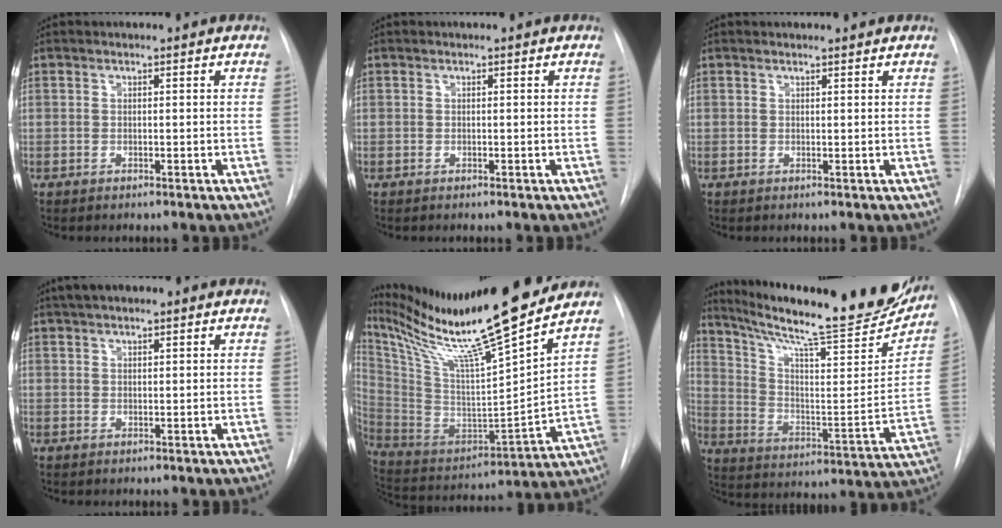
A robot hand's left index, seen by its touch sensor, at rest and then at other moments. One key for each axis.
{"total": 0.0}
{"total": 1.6, "fx": 1.5, "fy": -0.1, "fz": 0.2, "tx": -0.009, "ty": 0.005, "tz": 0.022}
{"total": 4.1, "fx": 2.8, "fy": 1.3, "fz": 2.7, "tx": -0.046, "ty": 0.023, "tz": 0.045}
{"total": 24.5, "fx": 20.1, "fy": -1.0, "fz": 14.0, "tx": -0.254, "ty": -0.034, "tz": 0.345}
{"total": 27.5, "fx": 23.6, "fy": 3.0, "fz": 13.7, "tx": -0.218, "ty": -0.067, "tz": 0.332}